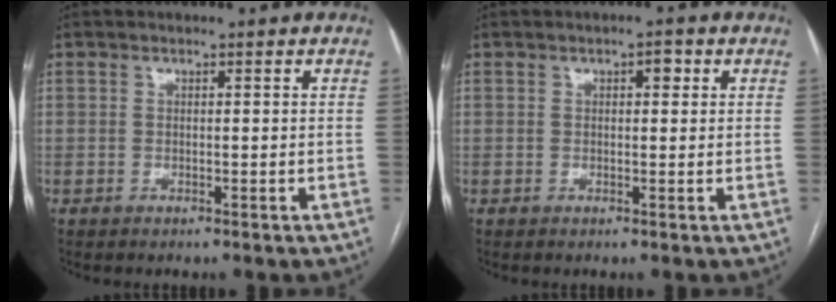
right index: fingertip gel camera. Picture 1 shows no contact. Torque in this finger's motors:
{"motor_torque": [0.04, -0.01, 0.01, 0.02]}